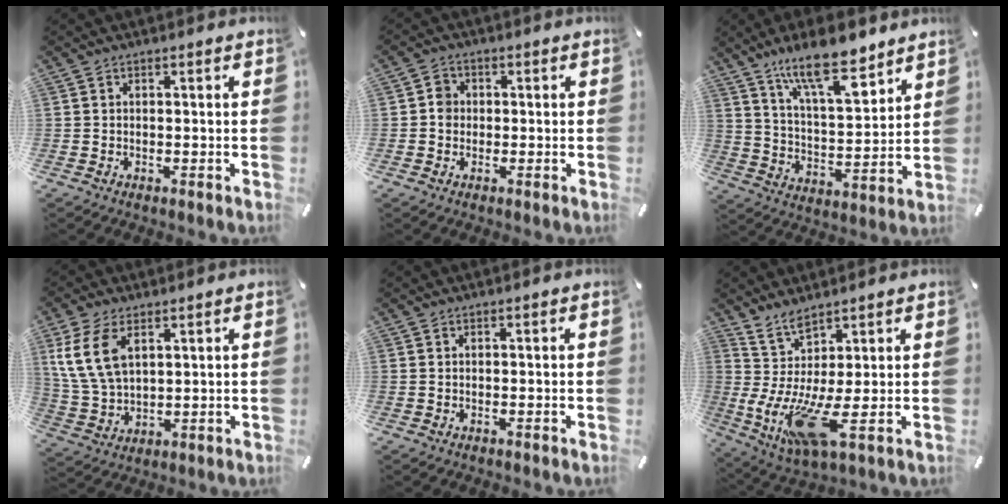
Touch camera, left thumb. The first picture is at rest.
{"total": 3.2, "force": [-0.3, 2.9, 1.3], "torque": [-0.016, 0.003, -0.008]}
{"total": 15.7, "force": [12.1, 5.5, 8.2], "torque": [-0.141, -0.073, 0.213]}
{"total": 10.5, "force": [4.8, 6.4, 6.9], "torque": [-0.178, -0.010, 0.087]}
{"total": 0.0}
{"total": 10.9, "force": [1.0, 1.7, 10.7], "torque": [-0.234, -0.048, 0.015]}